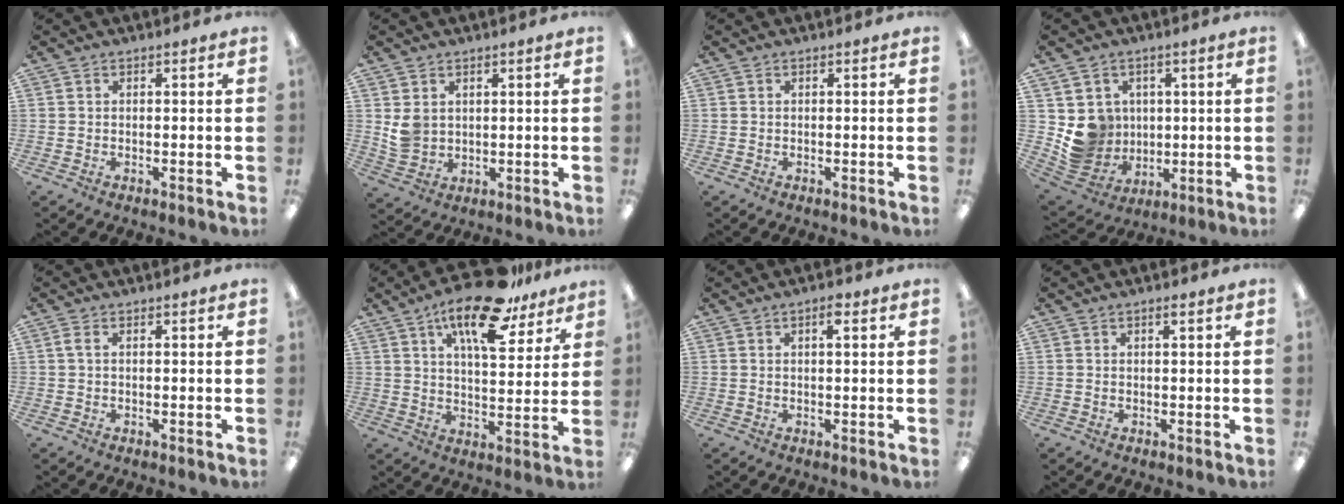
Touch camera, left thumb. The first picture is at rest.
{"total": 4.6, "force": [2.1, 3.8, 1.7], "torque": [-0.032, -0.002, 0.042]}
{"total": 0.0}
{"total": 8.8, "force": [1.8, 8.5, 1.2], "torque": [-0.046, -0.015, 0.047]}
{"total": 1.7, "force": [0.4, 0.8, 1.5], "torque": [-0.032, 0.006, 0.005]}
{"total": 15.9, "force": [10.7, 5.8, 10.3], "torque": [-0.162, -0.049, 0.176]}
{"total": 2.6, "force": [1.4, 0.7, 2.0], "torque": [-0.028, -0.001, 0.019]}
{"total": 1.3, "force": [0.7, 0.2, 1.1], "torque": [-0.023, 0.003, 0.011]}